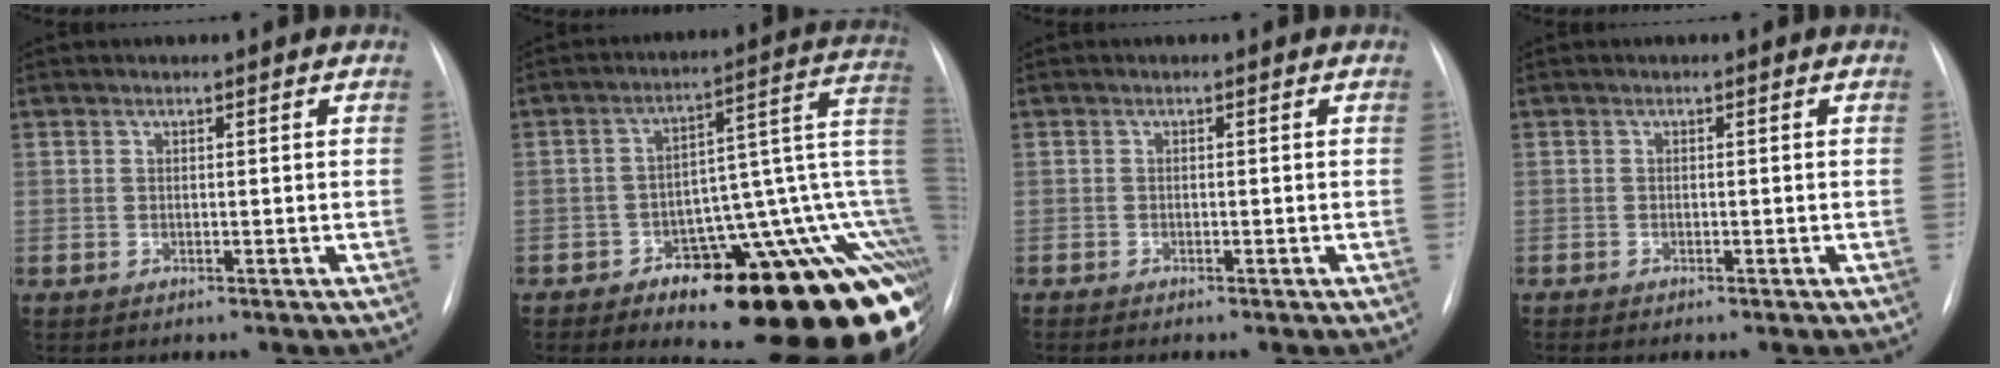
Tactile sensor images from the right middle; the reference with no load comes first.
{"total": 28.5, "force": [-12.5, 7.6, 24.5], "torque": [-0.174, 0.033, -0.152]}
{"total": 1.6, "force": [-1.3, 0.3, 0.9], "torque": [-0.016, -0.004, -0.012]}
{"total": 1.3, "force": [-1.0, 0.3, 0.8], "torque": [-0.014, -0.004, -0.009]}